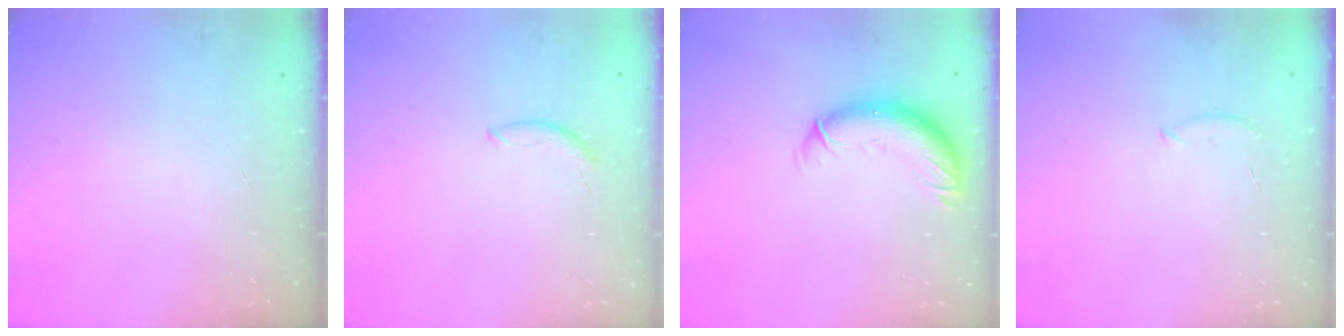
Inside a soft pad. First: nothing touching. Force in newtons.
{"total": 5.8, "press": 5.7, "slide": 0.7}
{"total": 11.5, "press": 11.2, "slide": 2.6}
{"total": 5.5, "press": 5.2, "slide": 1.5}